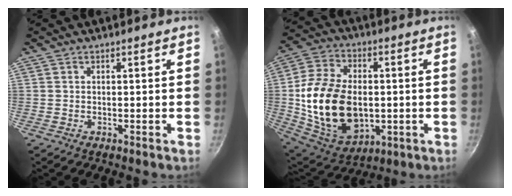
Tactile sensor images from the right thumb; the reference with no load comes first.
{"total": 22.1, "force": [-1.4, 14.7, 16.4], "torque": [-0.289, 0.003, -0.010]}